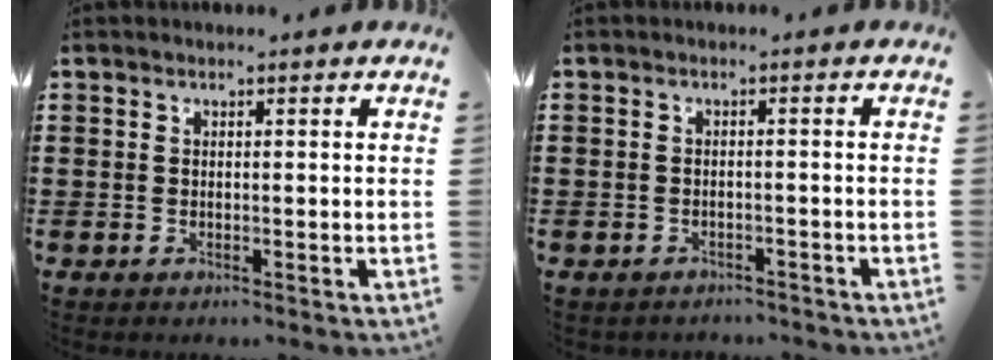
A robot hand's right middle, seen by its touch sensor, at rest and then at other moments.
{"total": 1.5, "force": [-1.5, 0.3, -0.1], "torque": [-0.004, -0.002, -0.032]}